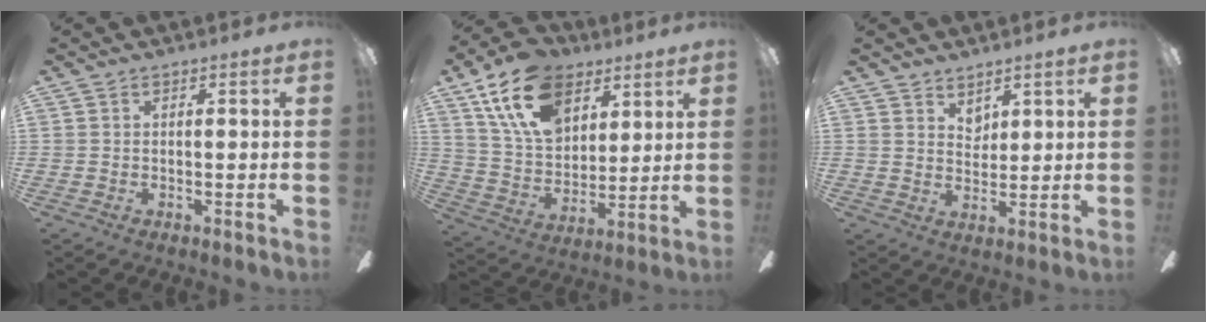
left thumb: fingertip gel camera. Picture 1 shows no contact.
{"total": 18.9, "force": [10.8, 11.7, 10.2], "torque": [-0.185, -0.028, 0.202]}
{"total": 4.3, "force": [3.4, 2.5, 0.7], "torque": [-0.006, -0.017, 0.062]}